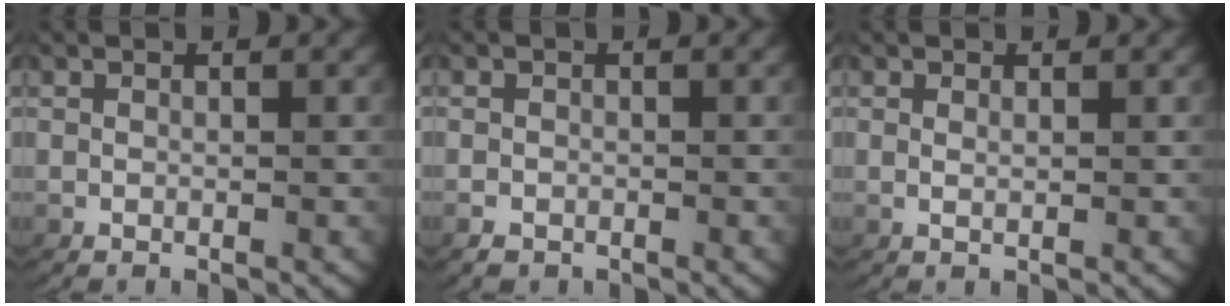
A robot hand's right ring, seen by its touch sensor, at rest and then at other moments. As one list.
[{"total": 1.3, "force": [-0.9, 1.0, 0.2], "torque": [-0.014, -0.008, -0.011]}, {"total": 0.6, "force": [0.4, 0.0, 0.5], "torque": [-0.014, -0.004, 0.008]}]